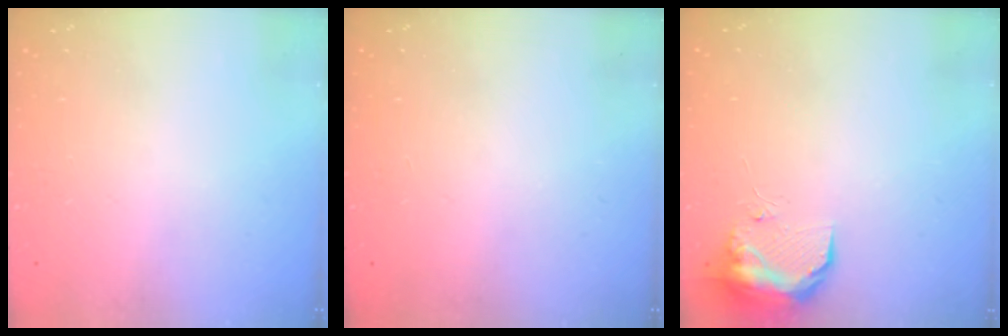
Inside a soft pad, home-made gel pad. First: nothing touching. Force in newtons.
{"total": 0.0}
{"total": 17.0, "press": 11.4, "slide": 12.7}